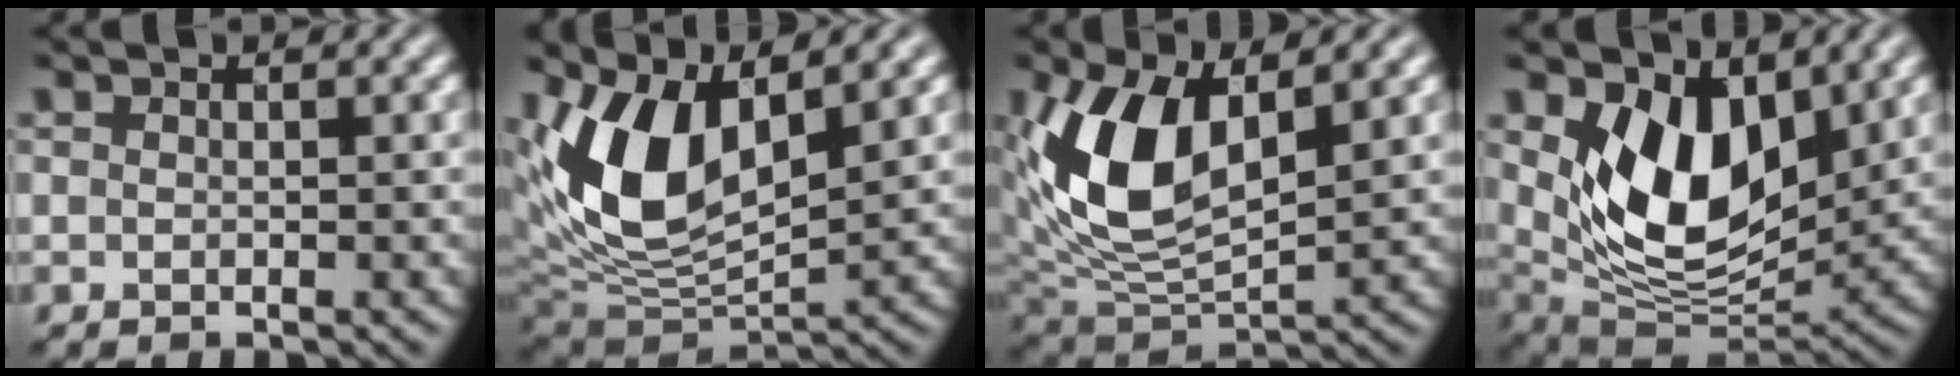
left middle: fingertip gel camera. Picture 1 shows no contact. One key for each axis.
{"total": 9.5, "fx": 2.8, "fy": 5.0, "fz": 7.6, "tx": -0.163, "ty": -0.009, "tz": 0.052}
{"total": 8.6, "fx": 2.2, "fy": 4.7, "fz": 6.9, "tx": -0.153, "ty": -0.013, "tz": 0.041}
{"total": 9.1, "fx": 2.5, "fy": 5.4, "fz": 6.9, "tx": -0.132, "ty": -0.028, "tz": 0.043}